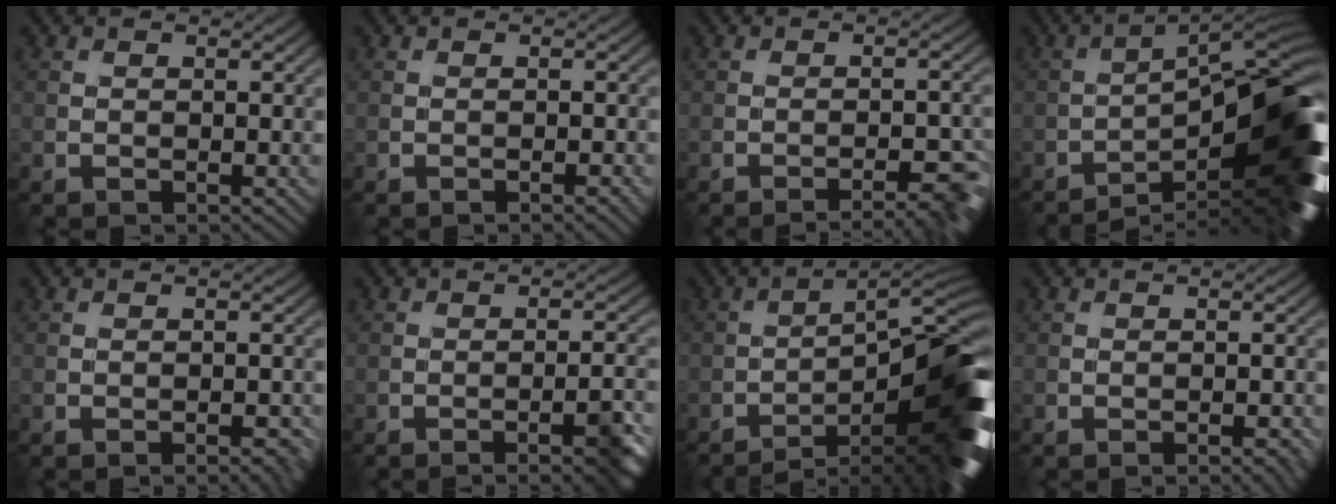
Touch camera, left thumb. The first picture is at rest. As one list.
[{"total": 1.1, "force": [-0.6, 0.2, 0.9], "torque": [-0.012, 0.000, -0.010]}, {"total": 5.0, "force": [-3.2, 1.1, 3.7], "torque": [-0.050, 0.001, -0.039]}, {"total": 14.1, "force": [-6.9, 3.7, 11.7], "torque": [-0.155, 0.004, -0.114]}, {"total": 1.9, "force": [-1.1, 0.4, 1.5], "torque": [-0.018, 0.002, -0.013]}, {"total": 4.8, "force": [-2.5, 0.8, 4.1], "torque": [-0.052, 0.008, -0.037]}, {"total": 14.5, "force": [-8.3, 3.5, 11.4], "torque": [-0.139, 0.008, -0.126]}, {"total": 1.5, "force": [-0.9, 0.3, 1.2], "torque": [-0.015, 0.001, -0.012]}]